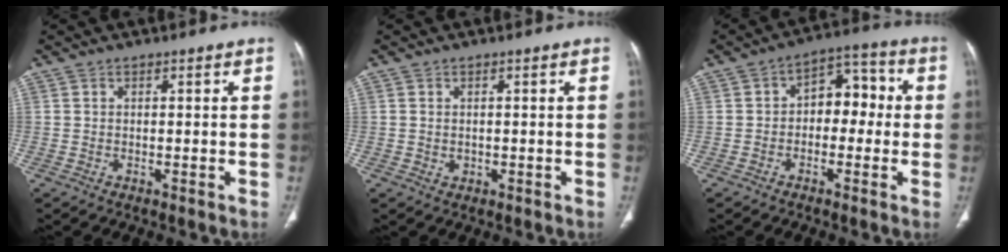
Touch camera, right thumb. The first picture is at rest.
{"total": 1.0, "force": [-0.1, 0.9, 0.5], "torque": [-0.008, -0.002, 0.002]}
{"total": 8.5, "force": [-0.4, 5.7, 6.2], "torque": [-0.050, 0.038, -0.021]}